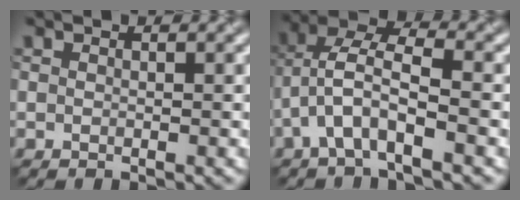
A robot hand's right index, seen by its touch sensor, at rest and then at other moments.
{"total": 5.0, "force": [-1.4, 1.5, 4.5], "torque": [-0.092, 0.026, -0.037]}